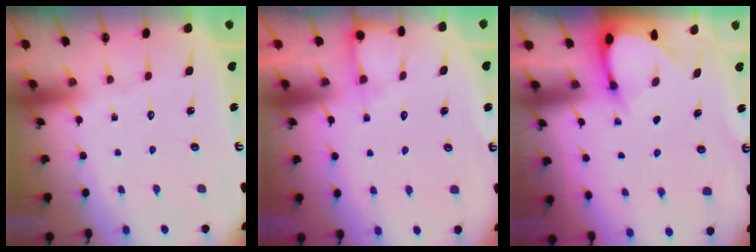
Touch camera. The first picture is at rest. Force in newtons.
{"total": 5.7, "press": 5.7, "slide": 0.4}
{"total": 3.7, "press": 3.6, "slide": 0.3}